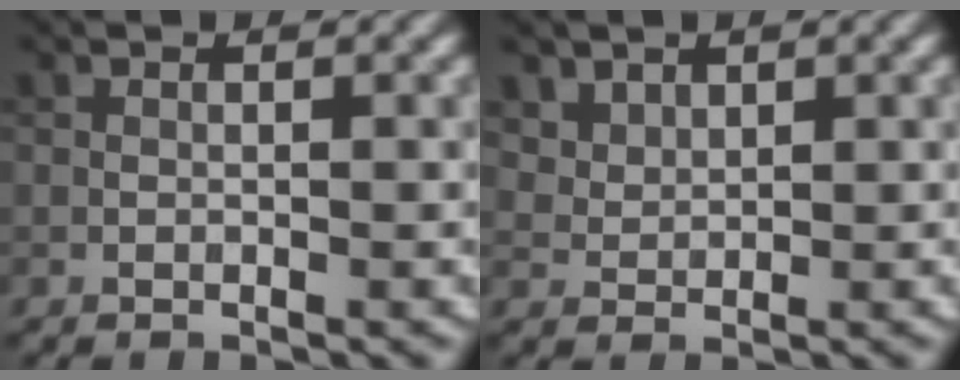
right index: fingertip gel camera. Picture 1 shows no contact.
{"total": 3.0, "force": [2.1, 1.9, 1.0], "torque": [-0.034, -0.011, 0.062]}